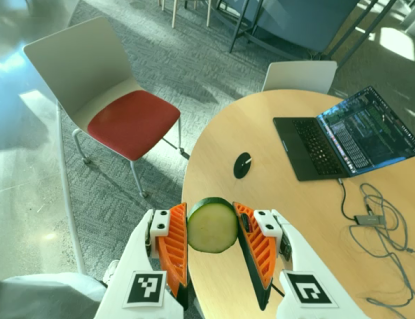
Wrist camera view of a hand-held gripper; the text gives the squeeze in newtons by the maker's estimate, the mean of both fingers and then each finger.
{"total": 9.7, "left": 9.8, "right": 9.5}